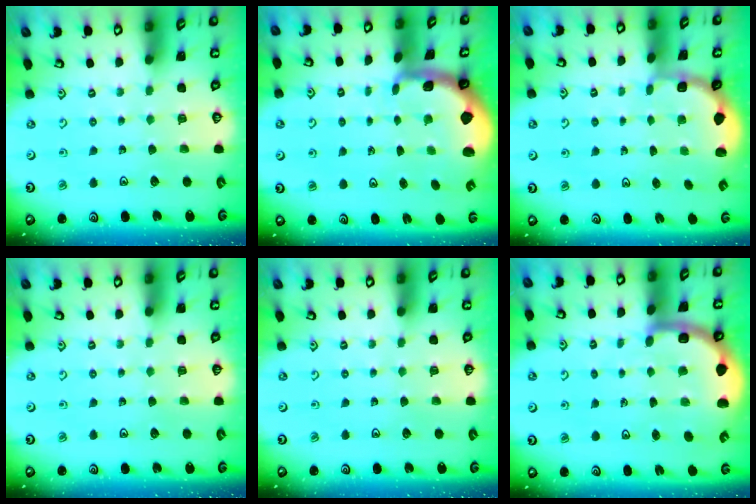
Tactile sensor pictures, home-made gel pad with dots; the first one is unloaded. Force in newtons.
{"total": 1.7, "press": 1.7, "slide": 0.3}
{"total": 2.0, "press": 1.8, "slide": 0.7}
{"total": 0.0}
{"total": 0.0}
{"total": 6.1, "press": 5.9, "slide": 1.5}